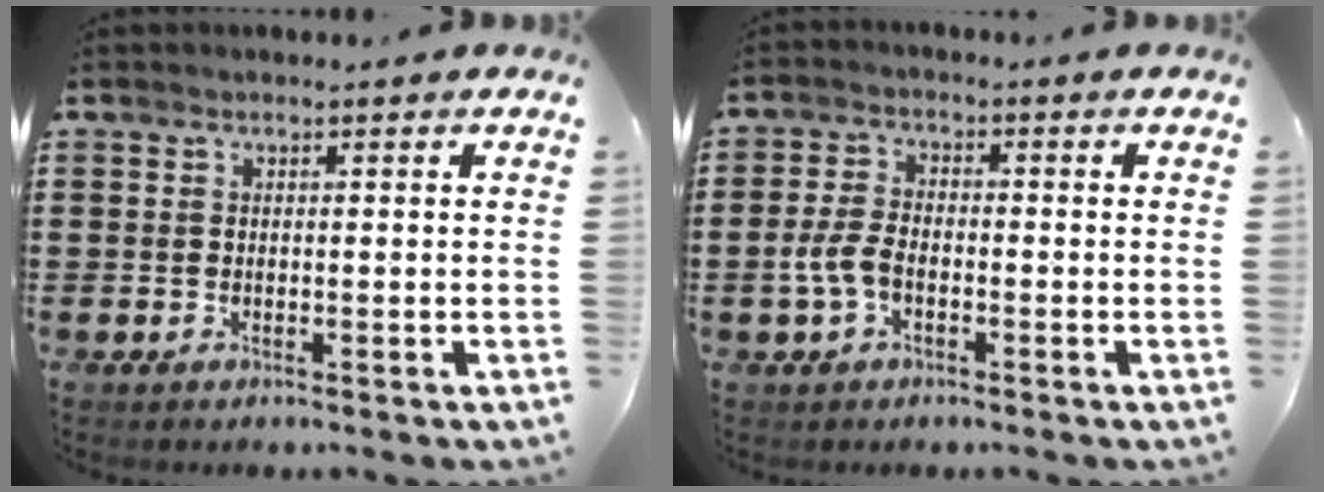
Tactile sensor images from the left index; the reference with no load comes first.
{"total": 4.4, "force": [-1.4, 2.3, 3.5], "torque": [-0.090, -0.003, -0.033]}